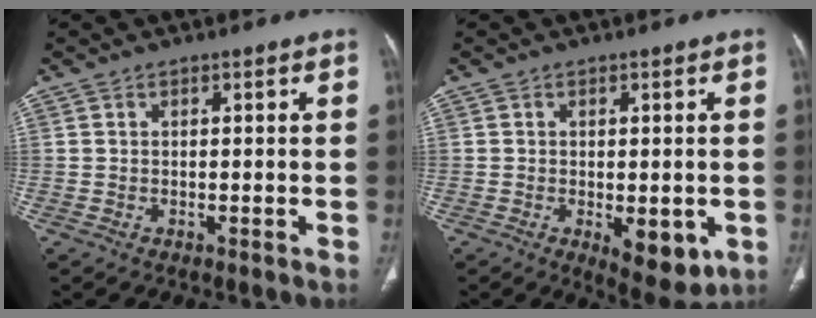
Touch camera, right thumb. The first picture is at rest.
{"total": 7.8, "force": [-2.2, 3.6, 6.5], "torque": [-0.075, -0.011, -0.019]}